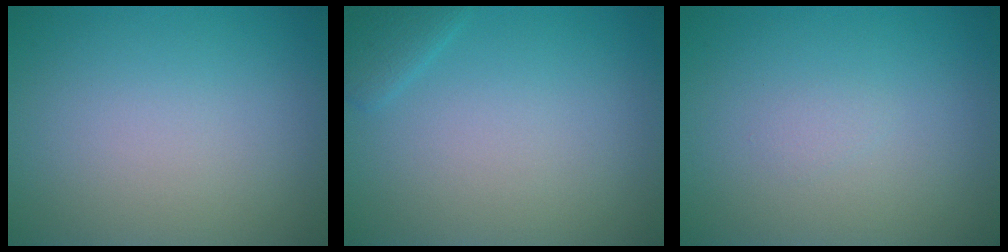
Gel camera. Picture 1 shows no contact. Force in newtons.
{"total": 1.4, "press": 1.4, "slide": 0.1}
{"total": 0.5, "press": 0.5, "slide": 0.1}